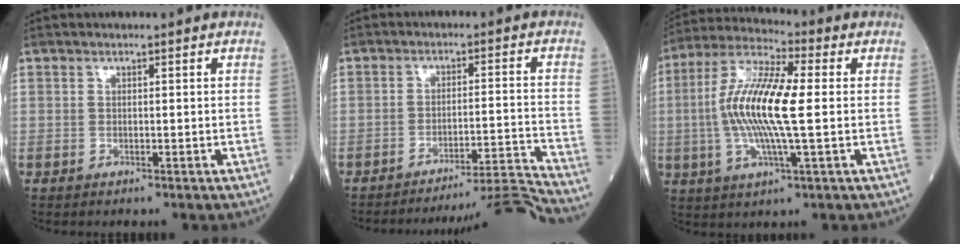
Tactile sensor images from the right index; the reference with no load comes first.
{"total": 11.2, "force": [-10.4, -4.0, 0.1], "torque": [0.018, 0.011, -0.158]}
{"total": 13.9, "force": [-0.1, 1.8, 13.8], "torque": [-0.282, 0.007, -0.010]}